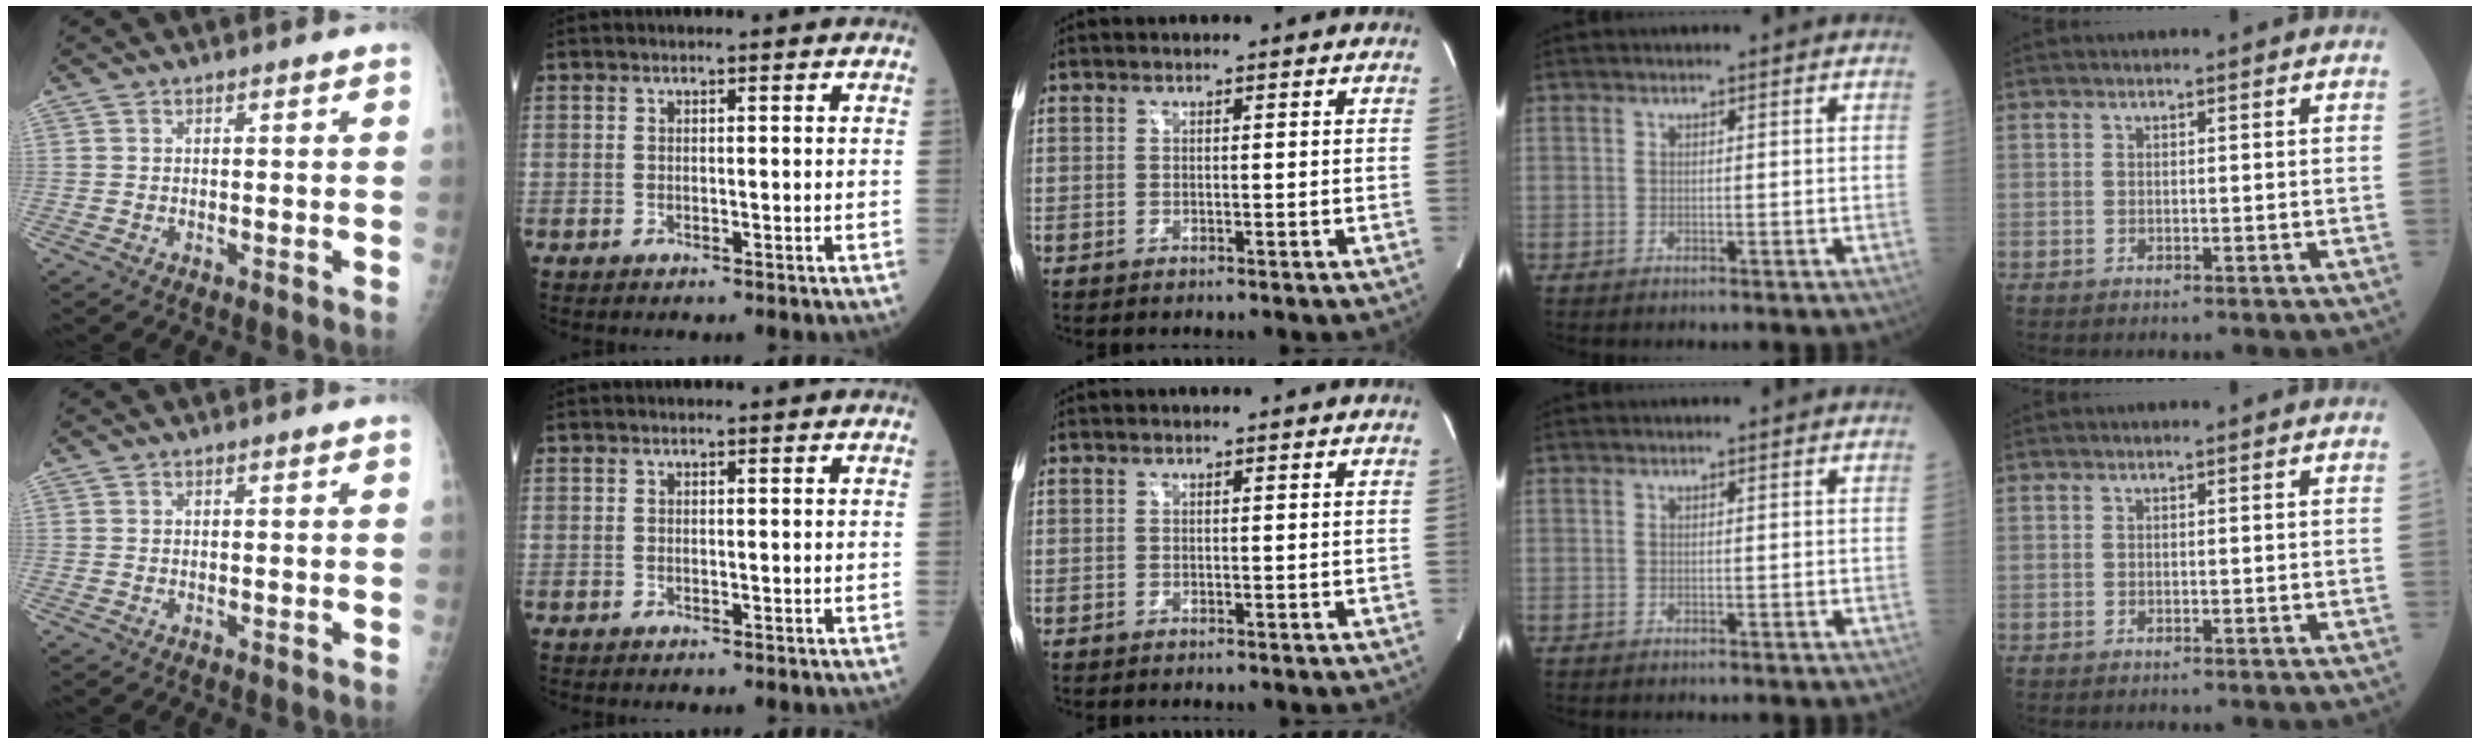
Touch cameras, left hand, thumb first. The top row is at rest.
{}